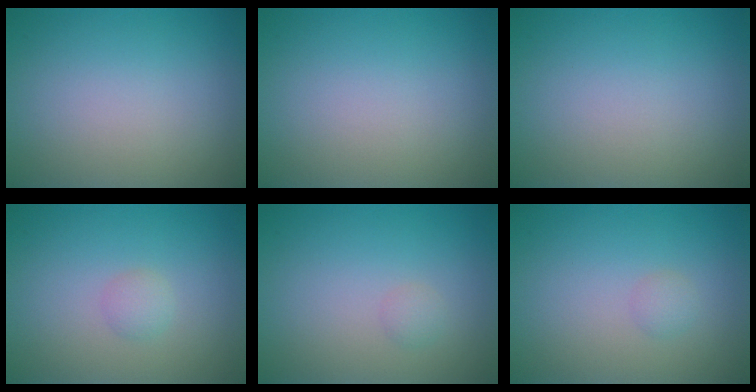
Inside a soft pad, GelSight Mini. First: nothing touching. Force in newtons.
{"total": 0.0}
{"total": 0.0}
{"total": 1.1, "press": 1.1, "slide": 0.0}
{"total": 0.8, "press": 0.8, "slide": 0.0}
{"total": 0.8, "press": 0.8, "slide": 0.1}